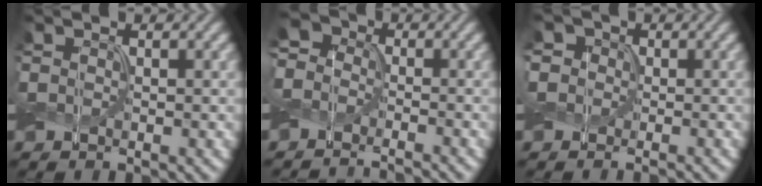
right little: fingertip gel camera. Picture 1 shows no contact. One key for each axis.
{"total": 5.5, "fx": -3.4, "fy": 3.9, "fz": 2.0, "tx": -0.028, "ty": 0.002, "tz": -0.071}
{"total": 3.6, "fx": 1.2, "fy": 3.1, "fz": 1.2, "tx": -0.020, "ty": 0.013, "tz": 0.001}